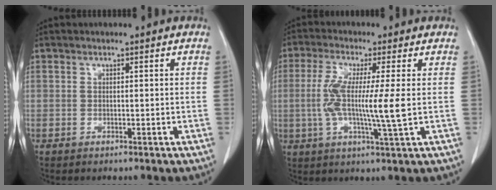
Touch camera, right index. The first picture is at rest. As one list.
[{"total": 9.9, "force": [-0.1, 0.1, 9.9], "torque": [-0.204, -0.010, -0.008]}]